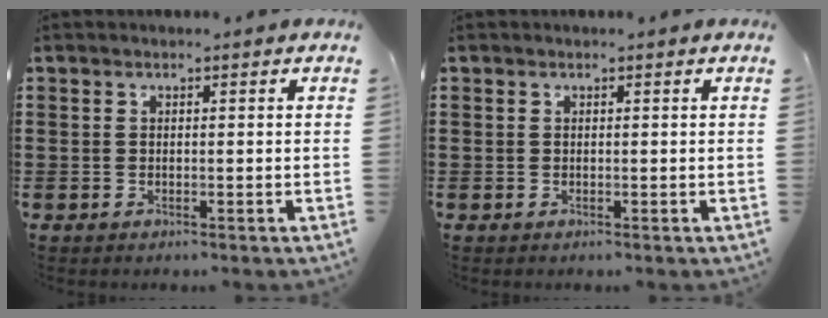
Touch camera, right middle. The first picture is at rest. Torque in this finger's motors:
{"motor_torque": [0.02, -0.01, -0.01, 0.01]}